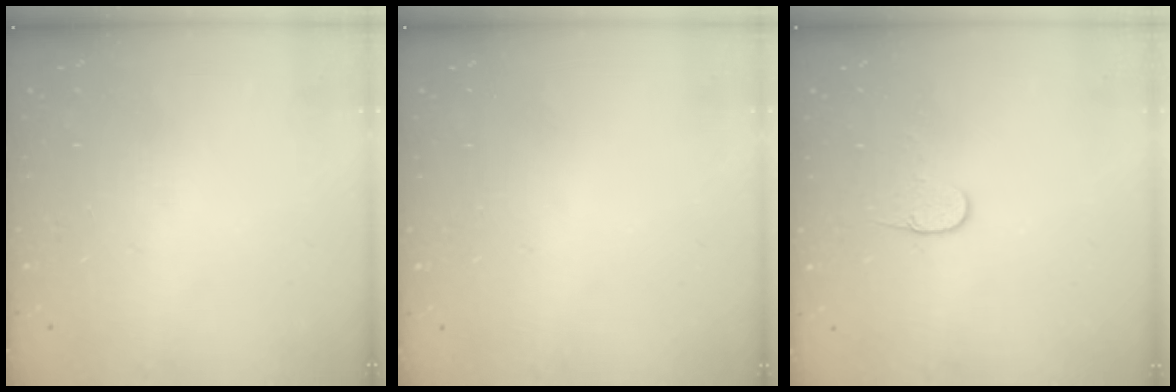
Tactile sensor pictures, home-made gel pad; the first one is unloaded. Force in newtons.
{"total": 0.6, "press": 0.6, "slide": 0.2}
{"total": 4.3, "press": 4.3, "slide": 0.4}